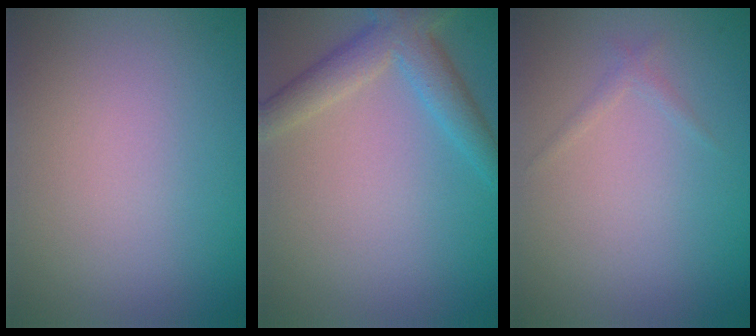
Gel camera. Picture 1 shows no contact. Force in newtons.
{"total": 4.0, "press": 4.0, "slide": 0.2}
{"total": 0.7, "press": 0.7, "slide": 0.0}